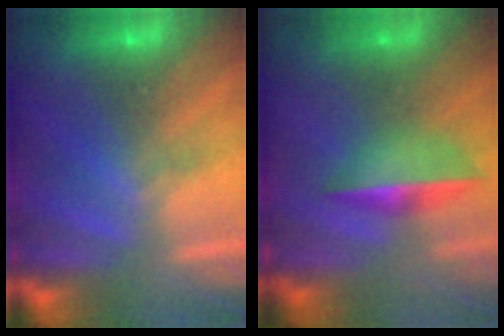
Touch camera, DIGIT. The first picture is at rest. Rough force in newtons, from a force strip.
{"total": 1.7}